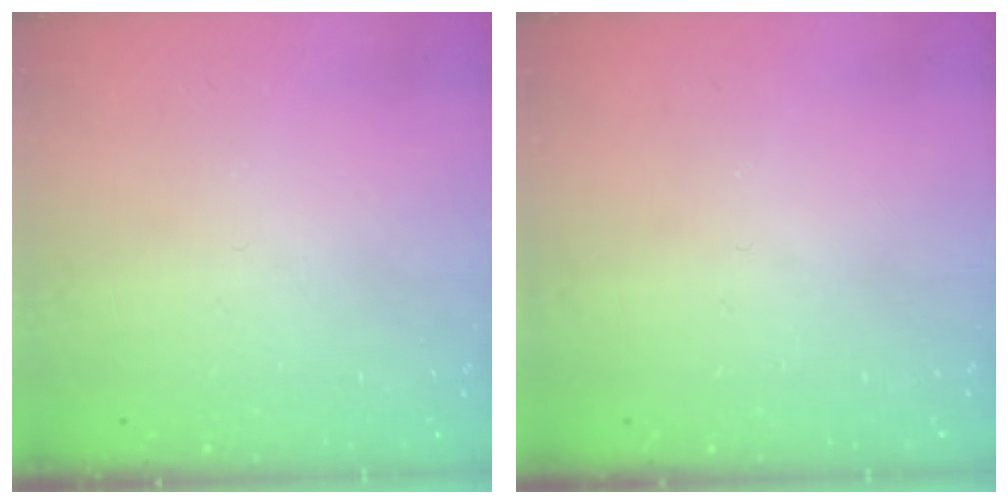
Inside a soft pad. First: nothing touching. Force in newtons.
{"total": 0.0}